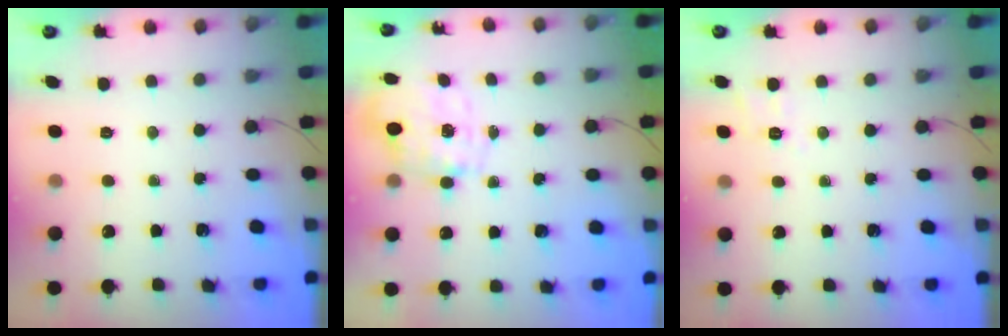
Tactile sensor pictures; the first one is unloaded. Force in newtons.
{"total": 2.7, "press": 2.6, "slide": 0.8}
{"total": 3.8, "press": 3.2, "slide": 2.2}